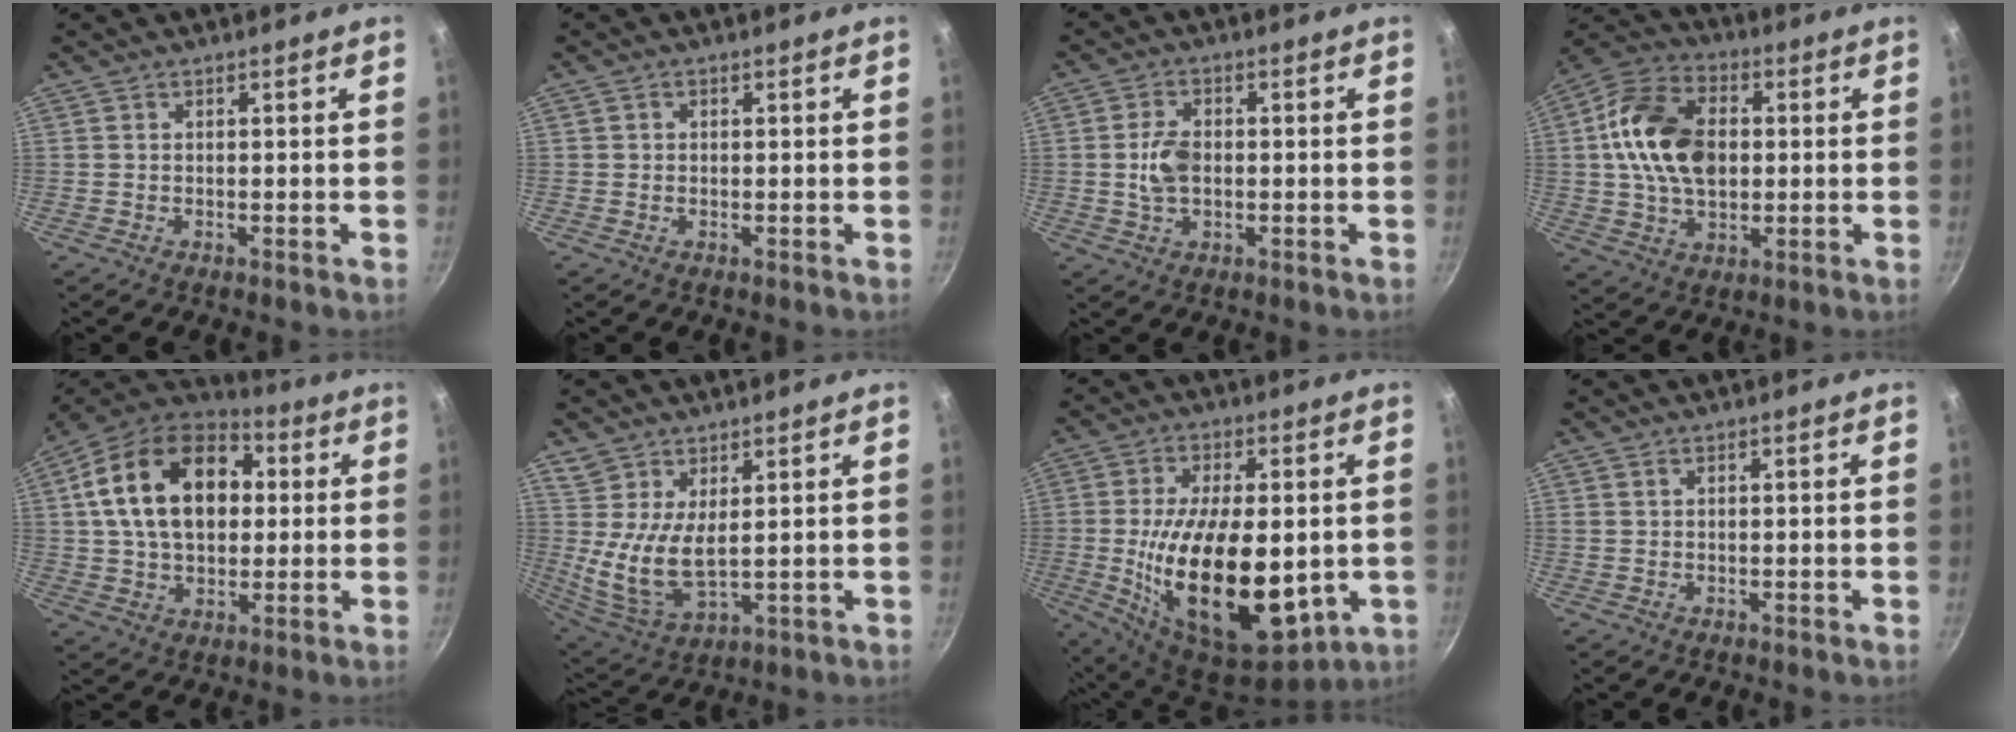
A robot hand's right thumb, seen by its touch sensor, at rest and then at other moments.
{"total": 0.7, "force": [0.1, 0.7, 0.3], "torque": [-0.003, 0.003, 0.001]}
{"total": 5.6, "force": [-0.2, 3.5, 4.4], "torque": [-0.077, 0.008, -0.006]}
{"total": 17.0, "force": [1.5, 11.5, 12.5], "torque": [-0.202, 0.017, 0.013]}
{"total": 21.9, "force": [4.2, 14.7, 15.6], "torque": [-0.242, 0.023, 0.058]}
{"total": 9.1, "force": [2.7, 4.7, 7.3], "torque": [-0.136, -0.029, 0.063]}
{"total": 23.5, "force": [-2.2, 11.8, 20.2], "torque": [-0.349, -0.008, -0.021]}
{"total": 0.5, "force": [0.3, 0.3, 0.3], "torque": [-0.006, 0.002, 0.005]}